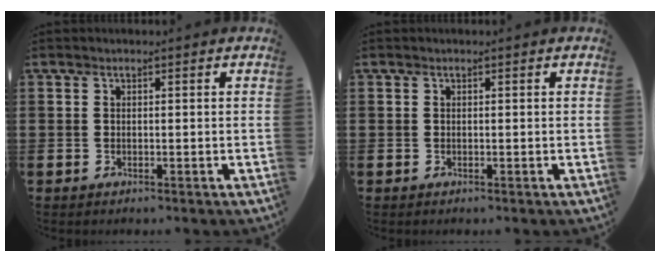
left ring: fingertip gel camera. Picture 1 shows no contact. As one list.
[{"total": 0.0}]